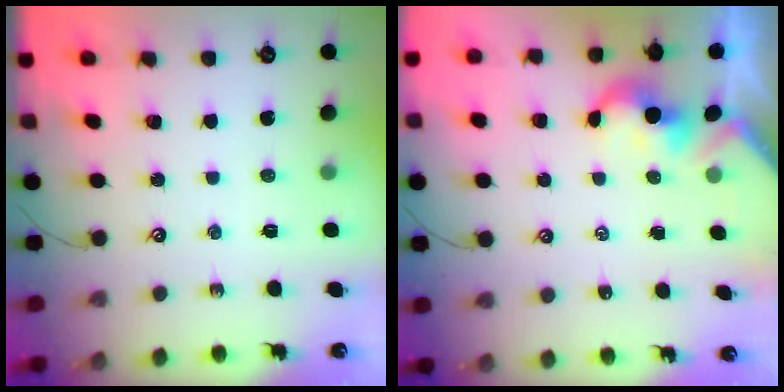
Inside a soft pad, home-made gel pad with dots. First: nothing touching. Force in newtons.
{"total": 1.3, "press": 1.3, "slide": 0.2}